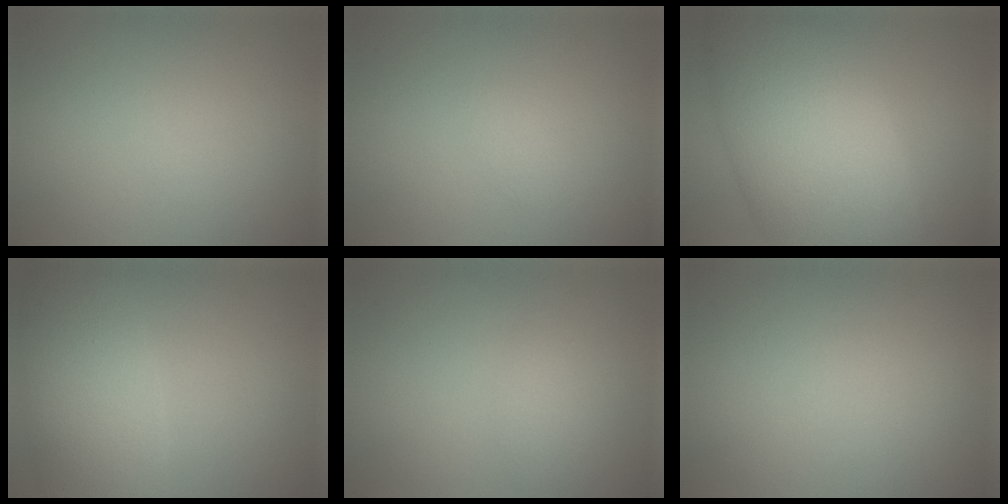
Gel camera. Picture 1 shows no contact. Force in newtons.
{"total": 0.6, "press": 0.6, "slide": 0.0}
{"total": 13.8, "press": 13.8, "slide": 0.7}
{"total": 6.8, "press": 6.7, "slide": 0.6}
{"total": 1.4, "press": 1.4, "slide": 0.1}
{"total": 0.0}